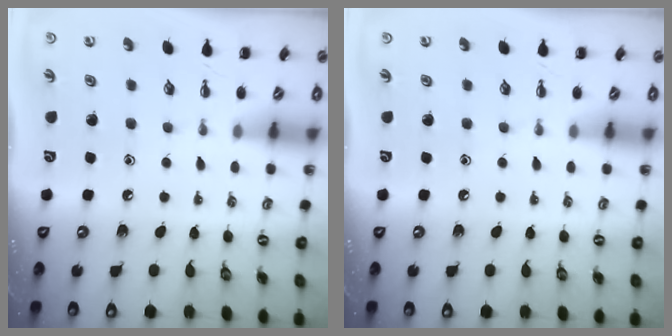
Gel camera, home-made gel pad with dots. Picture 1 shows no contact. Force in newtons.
{"total": 0.0}